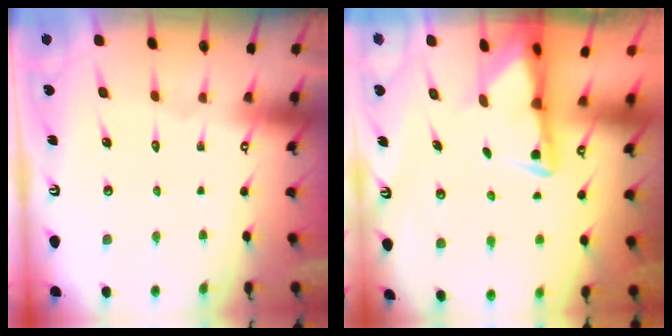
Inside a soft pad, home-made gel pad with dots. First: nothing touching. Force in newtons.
{"total": 3.3, "press": 3.2, "slide": 0.7}